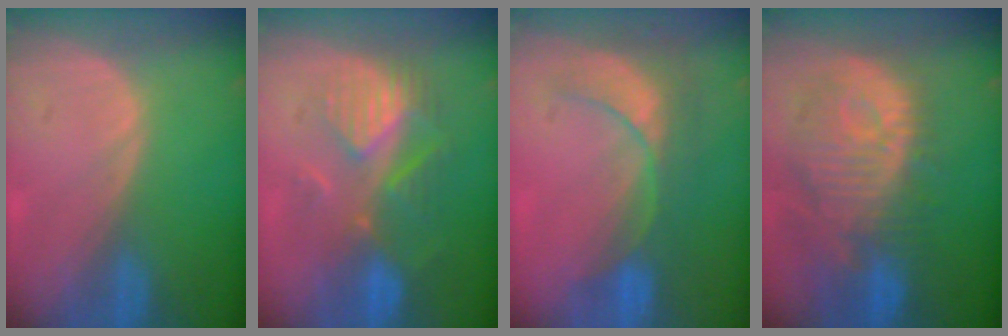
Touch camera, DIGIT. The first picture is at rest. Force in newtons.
{"total": 8.3, "press": 8.0, "slide": 2.3}
{"total": 9.1, "press": 7.8, "slide": 4.7}
{"total": 12.6, "press": 11.2, "slide": 5.8}